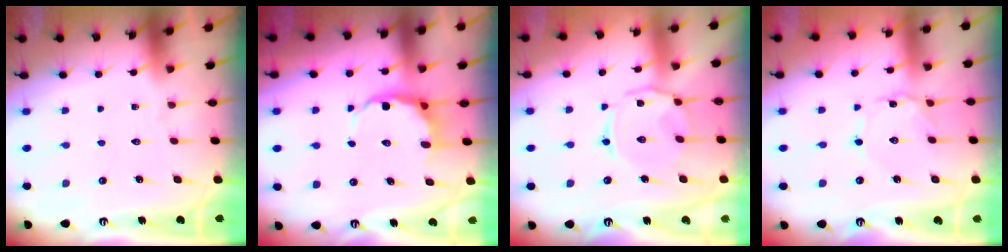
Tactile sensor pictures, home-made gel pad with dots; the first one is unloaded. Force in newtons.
{"total": 7.2, "press": 7.0, "slide": 1.6}
{"total": 5.2, "press": 5.2, "slide": 0.4}
{"total": 1.1, "press": 1.1, "slide": 0.1}